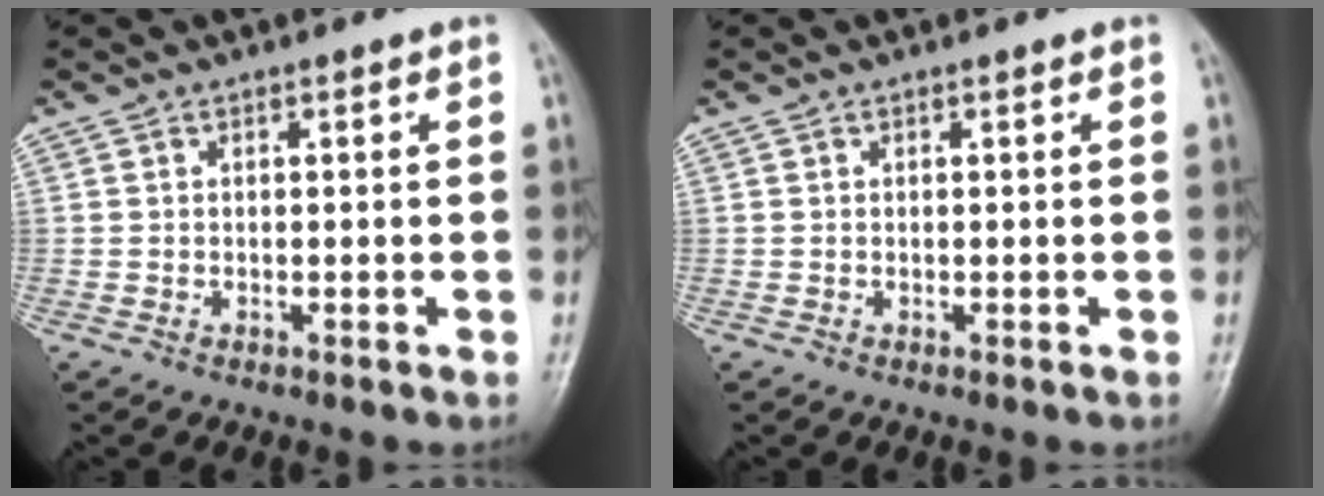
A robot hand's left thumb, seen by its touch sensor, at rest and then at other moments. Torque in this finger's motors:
{"motor_torque": [0.00, 0.00, 0.00, 0.00, 0.00]}